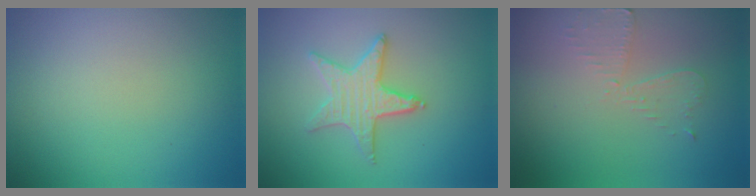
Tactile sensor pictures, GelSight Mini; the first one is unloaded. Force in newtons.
{"total": 3.1, "press": 3.0, "slide": 0.6}
{"total": 2.2, "press": 2.2, "slide": 0.5}